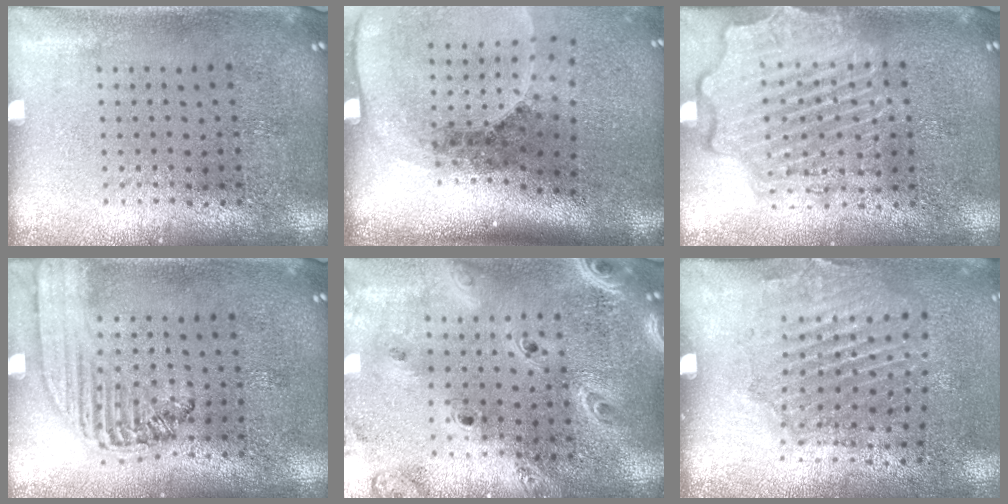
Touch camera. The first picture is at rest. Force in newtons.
{"total": 2.7, "press": 1.9, "slide": 2.0}
{"total": 4.5, "press": 4.5, "slide": 0.6}
{"total": 1.5, "press": 1.4, "slide": 0.6}
{"total": 2.8, "press": 2.3, "slide": 1.5}
{"total": 1.8, "press": 1.3, "slide": 1.2}